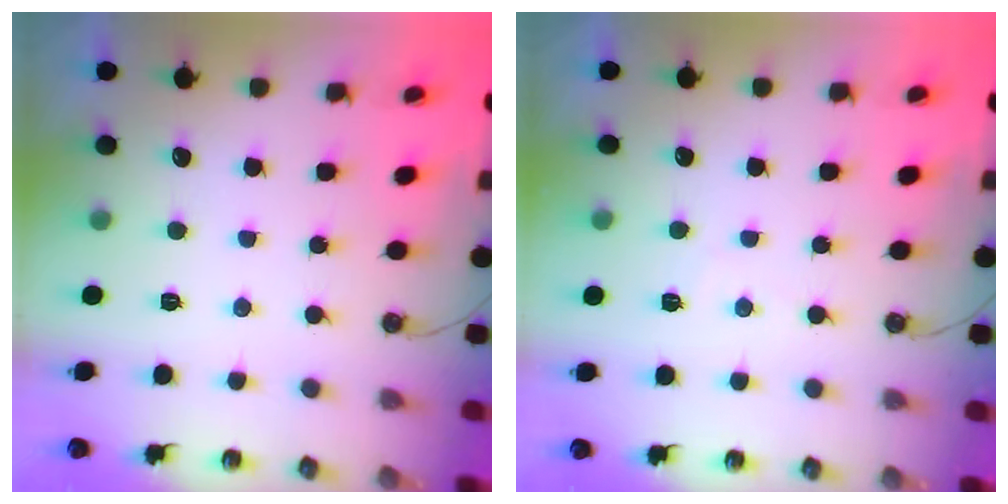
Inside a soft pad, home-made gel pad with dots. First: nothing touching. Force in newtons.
{"total": 3.7, "press": 3.7, "slide": 0.6}